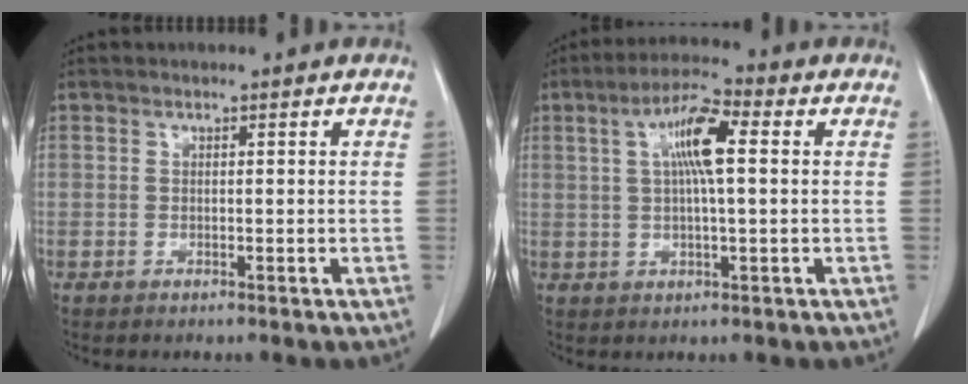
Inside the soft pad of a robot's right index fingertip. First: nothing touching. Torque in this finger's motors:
{"motor_torque": [0.28, 0.05, 0.24, 0.07]}